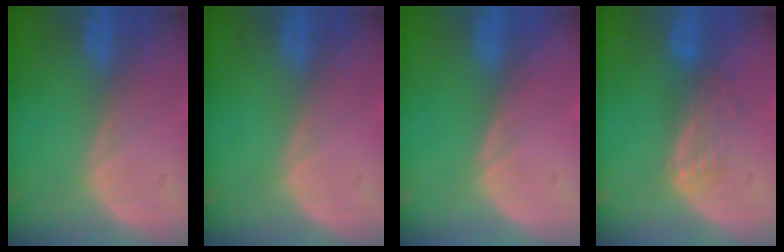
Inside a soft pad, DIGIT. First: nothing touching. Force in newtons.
{"total": 0.0}
{"total": 0.0}
{"total": 3.7, "press": 3.0, "slide": 2.2}